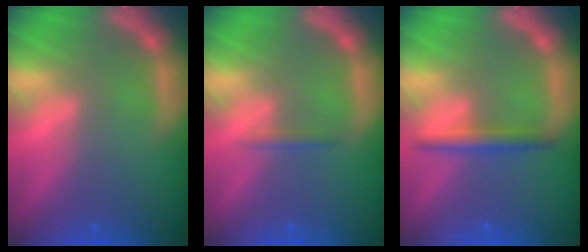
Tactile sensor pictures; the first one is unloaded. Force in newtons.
{"total": 0.9}
{"total": 2.5}